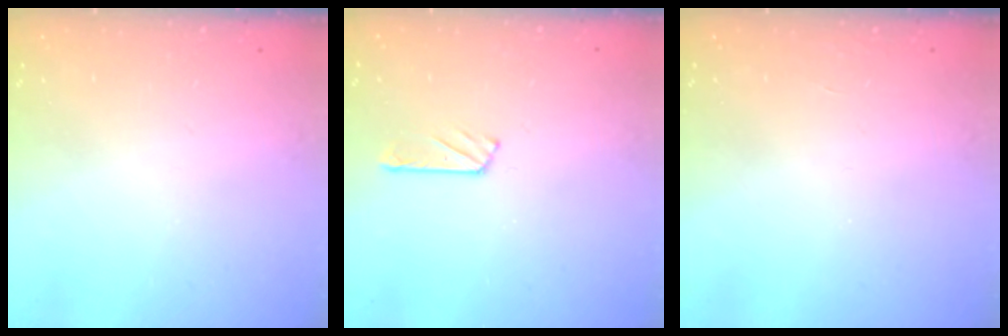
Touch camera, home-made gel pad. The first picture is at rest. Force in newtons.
{"total": 2.4, "press": 2.3, "slide": 0.3}
{"total": 0.0}